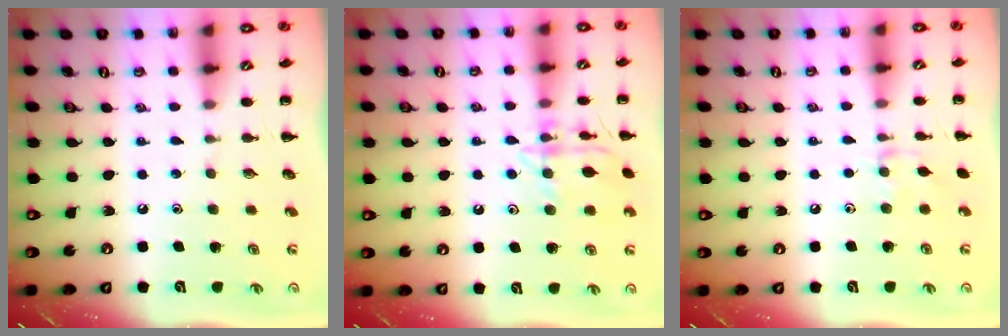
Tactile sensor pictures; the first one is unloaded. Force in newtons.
{"total": 12.9, "press": 12.9, "slide": 0.5}
{"total": 5.3, "press": 5.2, "slide": 0.9}